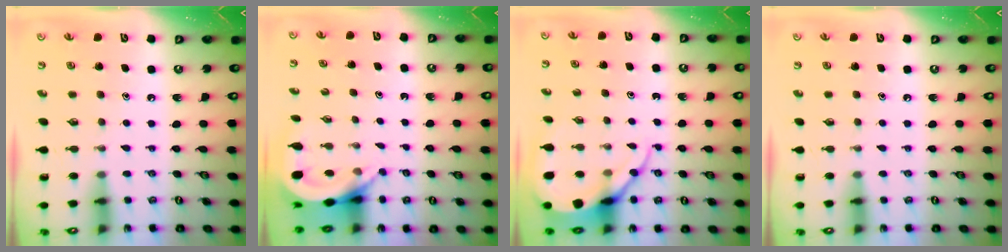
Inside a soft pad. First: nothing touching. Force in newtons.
{"total": 5.1, "press": 5.1, "slide": 0.4}
{"total": 9.0, "press": 8.9, "slide": 0.9}
{"total": 0.0}